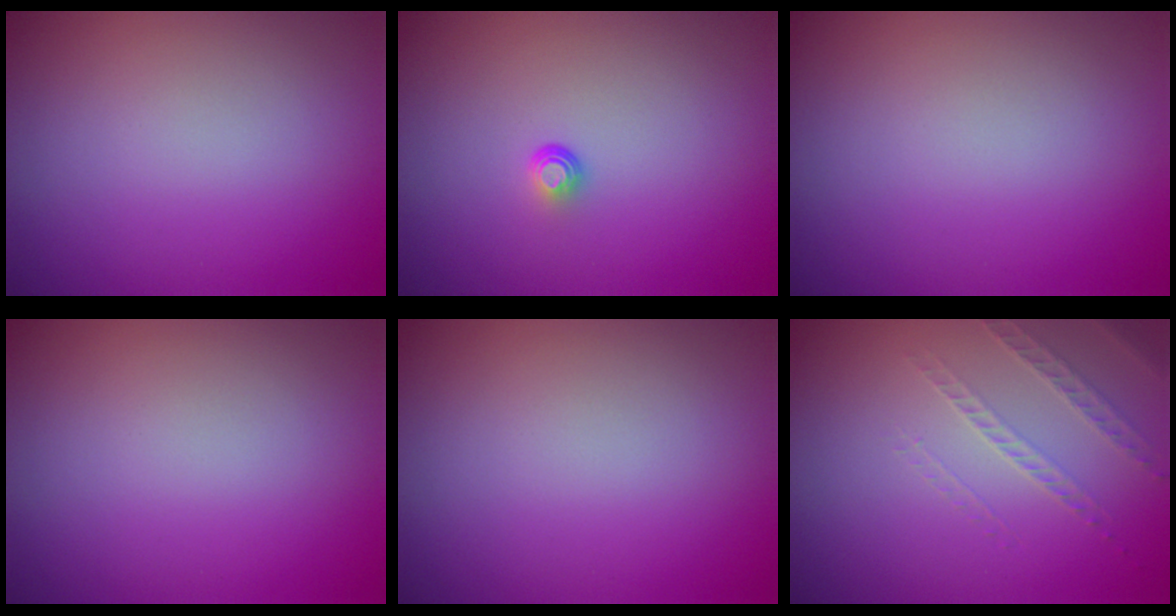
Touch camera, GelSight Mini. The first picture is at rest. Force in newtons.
{"total": 0.9, "press": 0.5, "slide": 0.7}
{"total": 0.0}
{"total": 0.0}
{"total": 0.0}
{"total": 1.3, "press": 0.9, "slide": 0.9}